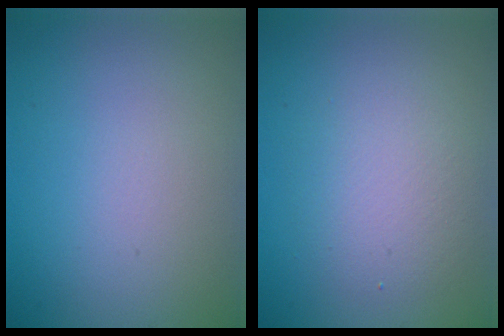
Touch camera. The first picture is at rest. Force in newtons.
{"total": 3.6, "press": 3.6, "slide": 0.3}